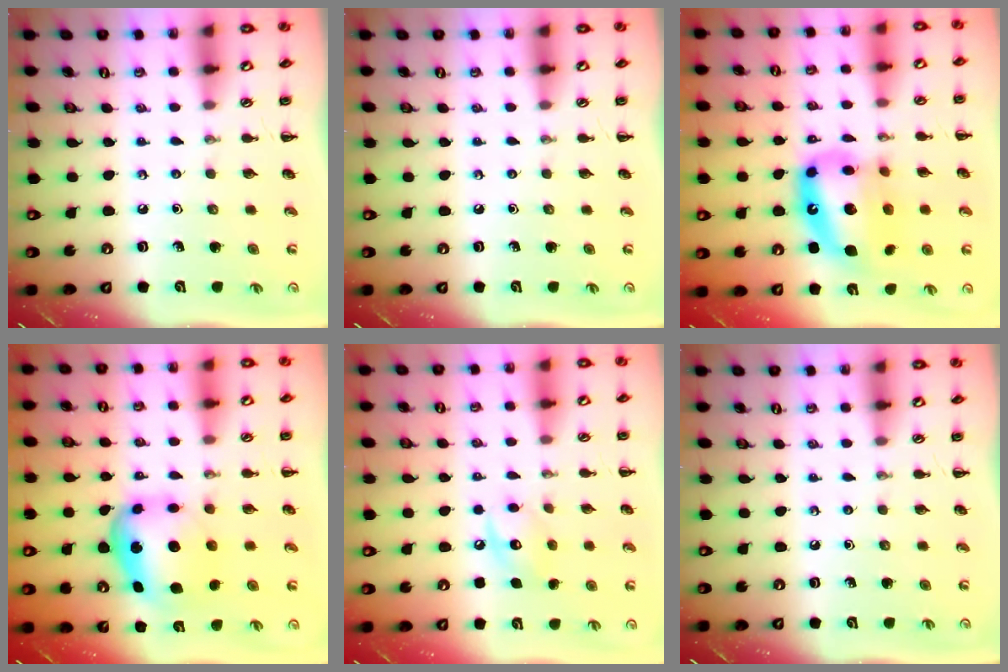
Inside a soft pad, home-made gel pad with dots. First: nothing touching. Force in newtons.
{"total": 0.0}
{"total": 16.8, "press": 16.3, "slide": 4.2}
{"total": 7.0, "press": 6.8, "slide": 1.5}
{"total": 8.6, "press": 8.5, "slide": 0.6}
{"total": 0.0}